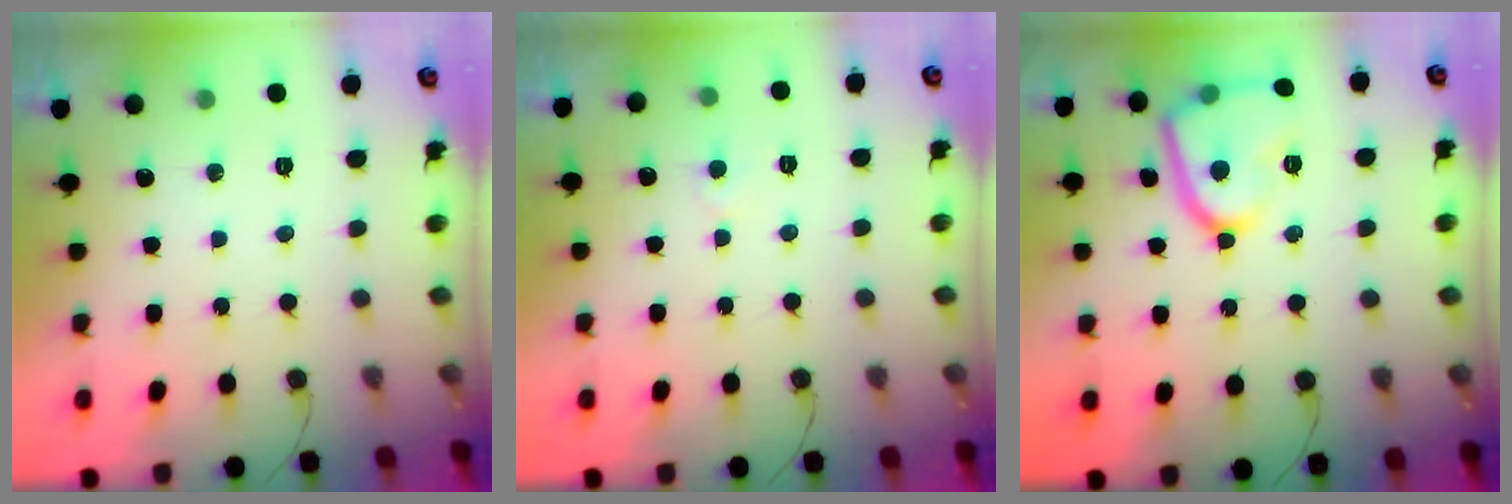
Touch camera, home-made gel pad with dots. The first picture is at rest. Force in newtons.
{"total": 3.3, "press": 3.3, "slide": 0.5}
{"total": 14.4, "press": 14.3, "slide": 1.2}